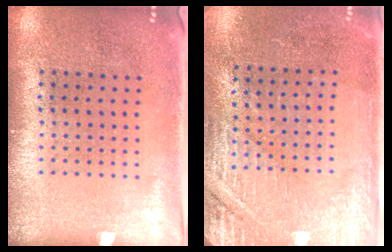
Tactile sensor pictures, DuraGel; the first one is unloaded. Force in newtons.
{"total": 2.9, "press": 2.9, "slide": 0.4}